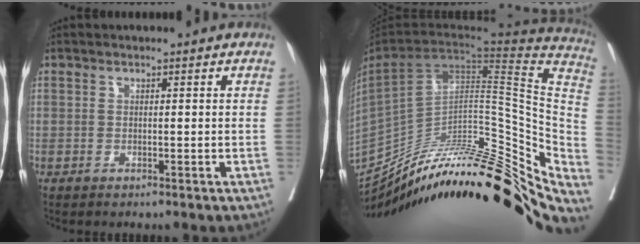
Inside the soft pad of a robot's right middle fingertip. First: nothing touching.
{"total": 37.6, "force": [-26.8, 7.0, 25.5], "torque": [-0.323, -0.013, -0.386]}